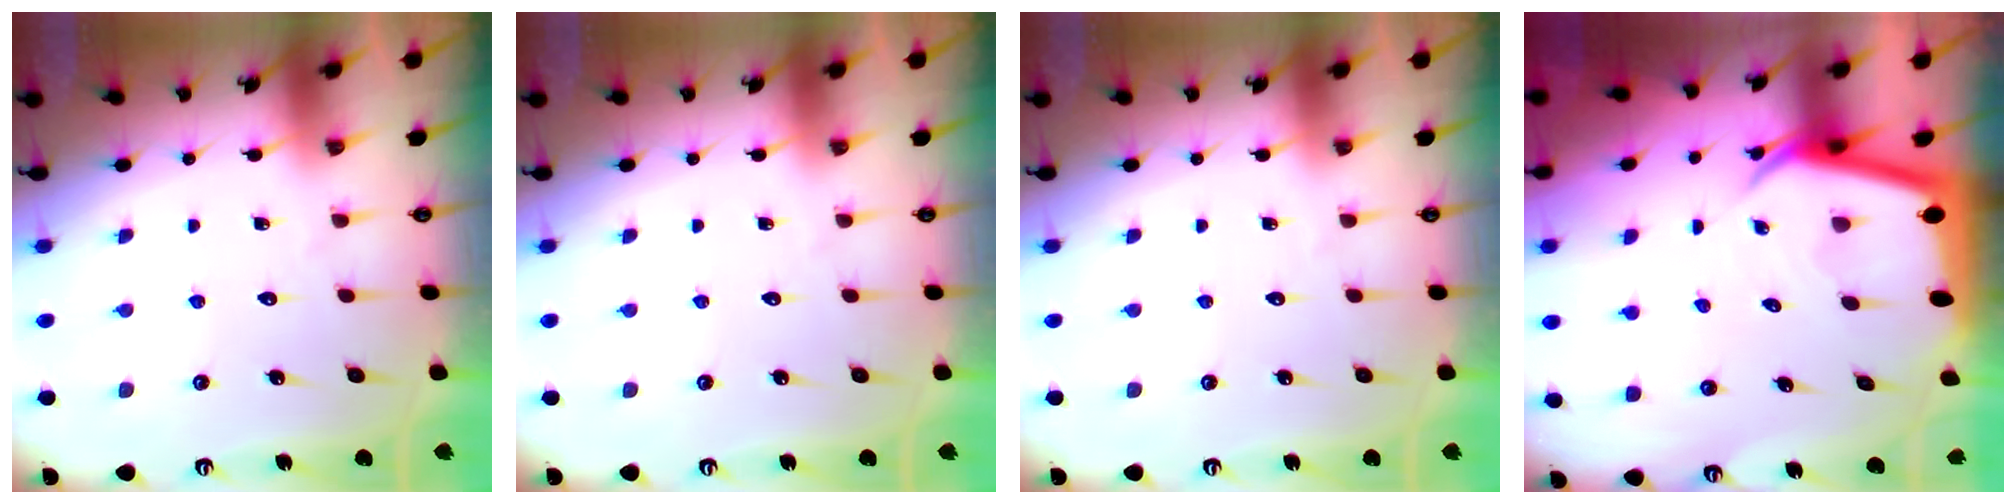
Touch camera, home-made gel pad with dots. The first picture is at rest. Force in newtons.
{"total": 0.0}
{"total": 0.0}
{"total": 4.6, "press": 4.6, "slide": 0.4}